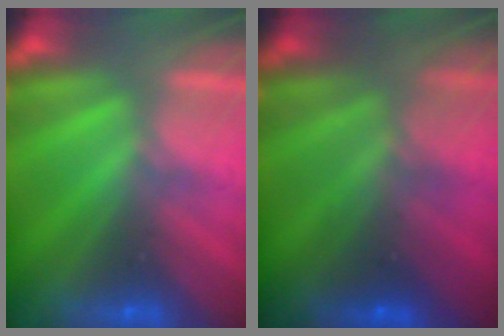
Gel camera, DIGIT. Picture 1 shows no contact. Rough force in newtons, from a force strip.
{"total": 7.0}